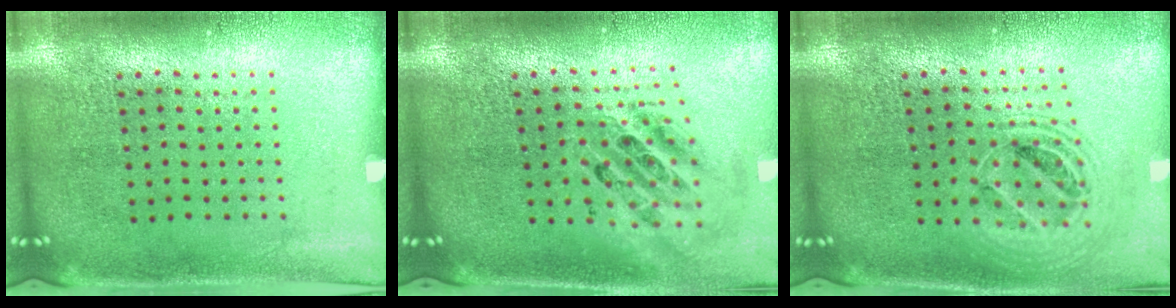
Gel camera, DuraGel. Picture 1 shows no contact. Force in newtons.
{"total": 2.1, "press": 1.6, "slide": 1.4}
{"total": 1.8, "press": 1.5, "slide": 1.1}